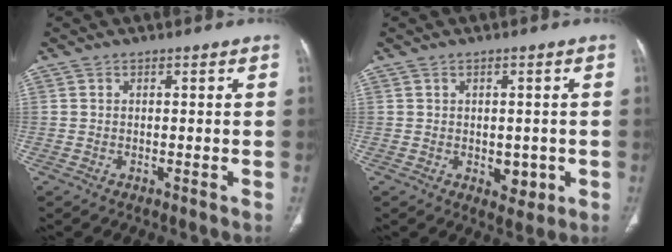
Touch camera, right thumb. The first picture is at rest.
{"total": 4.1, "force": [-0.8, 2.8, 2.9], "torque": [-0.015, -0.002, -0.002]}